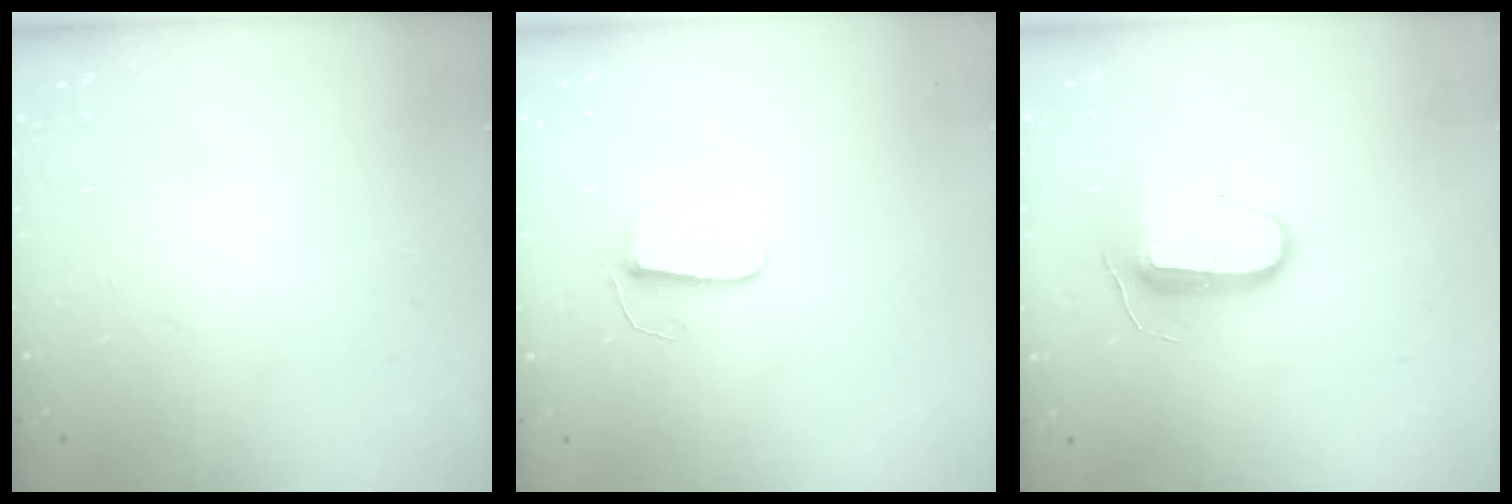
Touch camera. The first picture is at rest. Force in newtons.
{"total": 5.5, "press": 5.5, "slide": 0.5}
{"total": 9.2, "press": 9.2, "slide": 0.9}